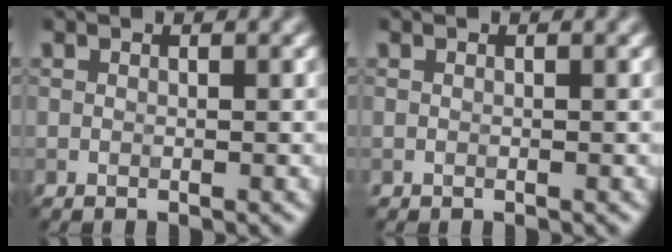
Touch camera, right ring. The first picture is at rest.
{"total": 0.0}